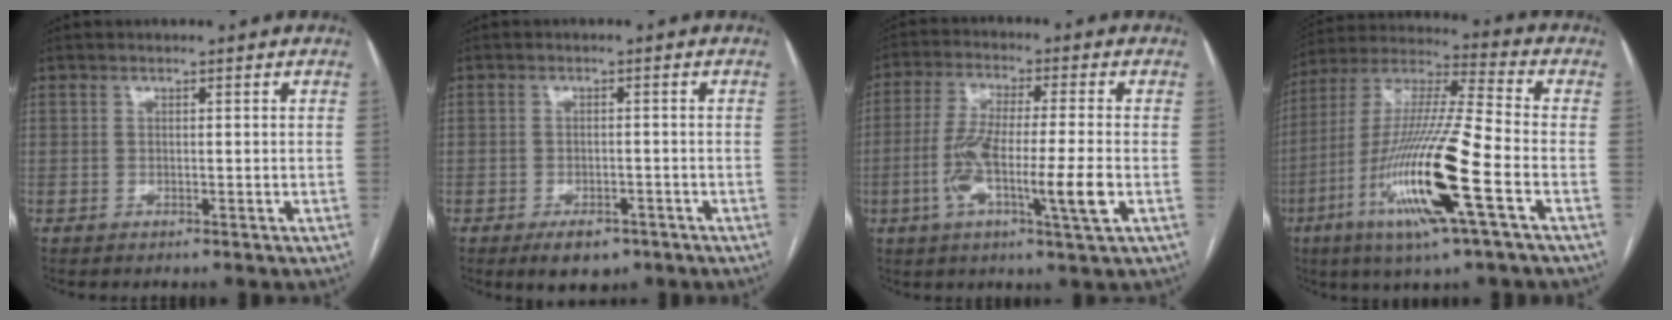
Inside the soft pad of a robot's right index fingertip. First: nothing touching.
{"total": 4.7, "force": [-3.1, 2.6, 2.5], "torque": [-0.036, -0.001, -0.038]}
{"total": 11.8, "force": [-3.0, 0.5, 11.4], "torque": [-0.214, -0.006, -0.059]}
{"total": 19.3, "force": [-7.1, 0.6, 17.9], "torque": [-0.377, -0.024, -0.137]}